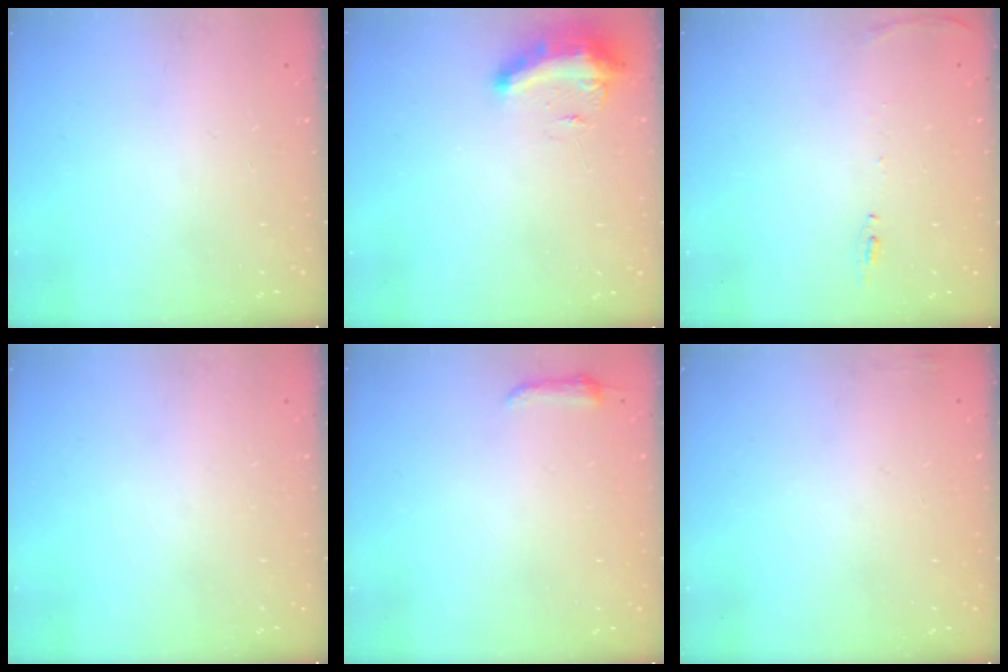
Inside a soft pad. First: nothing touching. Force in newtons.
{"total": 9.8, "press": 9.8, "slide": 0.5}
{"total": 6.1, "press": 6.0, "slide": 0.9}
{"total": 0.0}
{"total": 3.7, "press": 3.7, "slide": 0.7}
{"total": 3.9, "press": 3.6, "slide": 1.5}